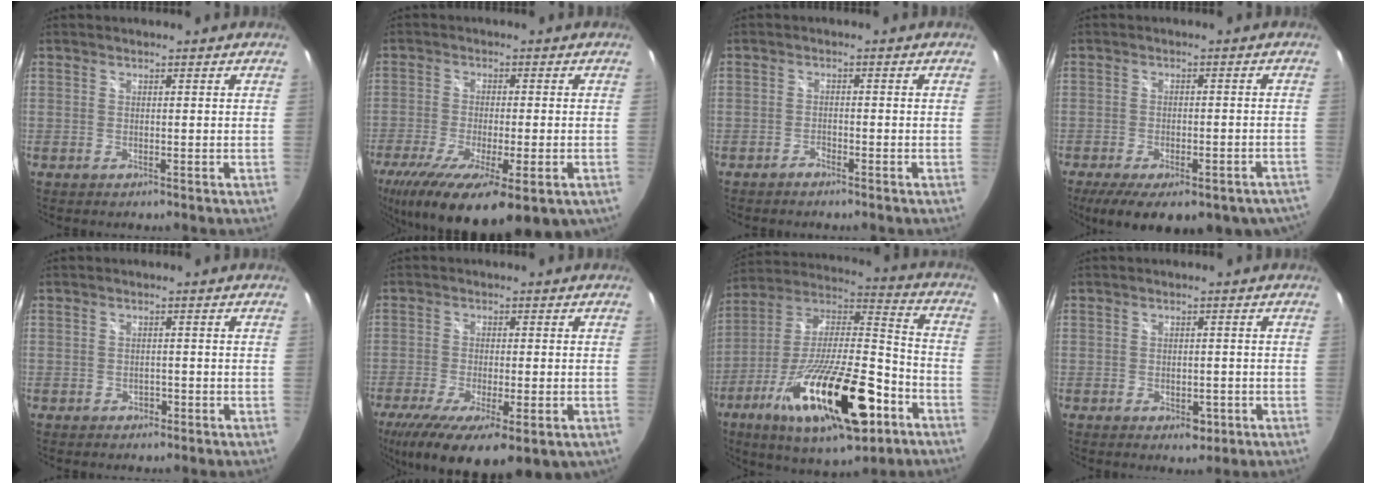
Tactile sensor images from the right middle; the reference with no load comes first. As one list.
[{"total": 19.7, "force": [-10.9, 6.1, 15.3], "torque": [-0.290, -0.072, -0.162]}, {"total": 1.4, "force": [-1.3, 0.4, 0.3], "torque": [-0.012, 0.000, -0.026]}, {"total": 17.7, "force": [-12.7, 6.9, 10.2], "torque": [-0.185, -0.042, -0.160]}, {"total": 1.4, "force": [-0.8, 1.1, 0.3], "torque": [-0.005, 0.000, -0.010]}, {"total": 16.4, "force": [-8.7, 5.5, 12.8], "torque": [-0.242, -0.060, -0.126]}, {"total": 27.4, "force": [-13.2, 8.7, 22.4], "torque": [-0.388, -0.038, -0.217]}, {"total": 3.3, "force": [-1.4, 2.2, 2.0], "torque": [-0.034, -0.004, -0.015]}]